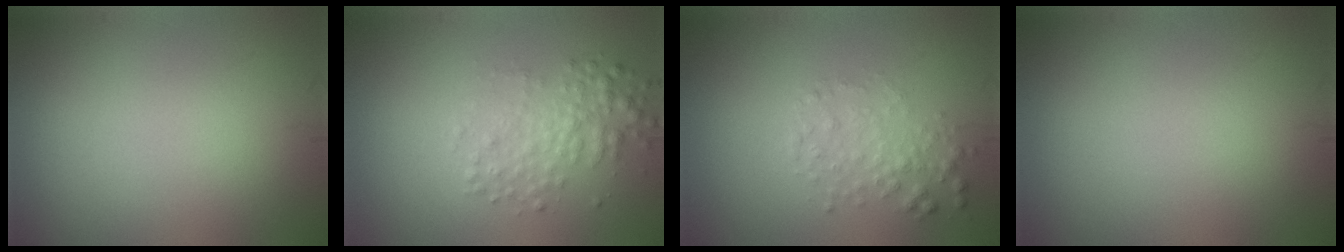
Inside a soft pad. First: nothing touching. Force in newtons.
{"total": 2.7, "press": 2.7, "slide": 0.0}
{"total": 2.1, "press": 2.1, "slide": 0.0}
{"total": 0.0}